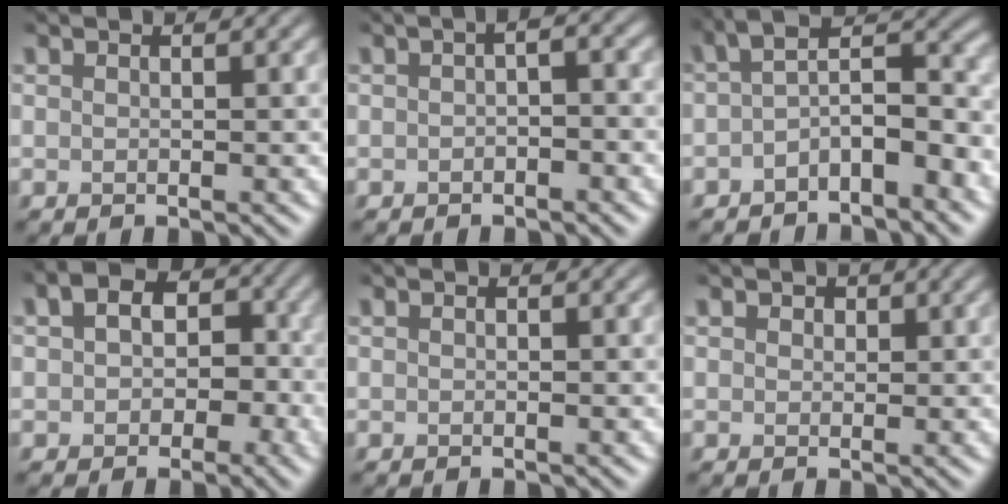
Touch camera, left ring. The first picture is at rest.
{"total": 1.7, "force": [-0.5, 0.7, 1.5], "torque": [-0.024, 0.003, -0.010]}
{"total": 5.6, "force": [-2.1, 2.2, 4.7], "torque": [-0.071, 0.017, -0.047]}
{"total": 5.0, "force": [0.6, 3.8, 3.2], "torque": [-0.030, 0.008, 0.000]}
{"total": 0.0}
{"total": 1.0, "force": [0.5, 0.8, 0.3], "torque": [-0.003, -0.001, 0.003]}